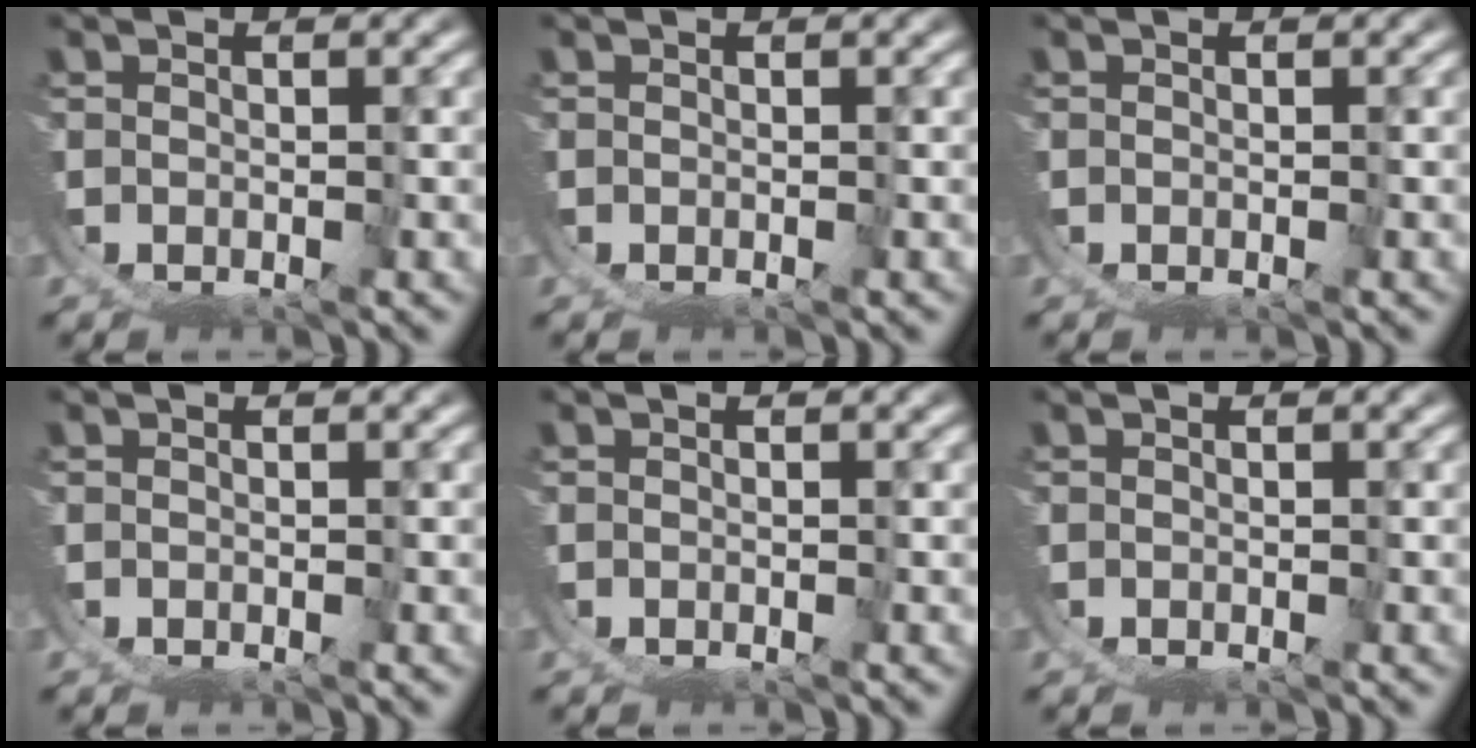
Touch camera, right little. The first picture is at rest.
{"total": 0.0}
{"total": 0.0}
{"total": 0.0}
{"total": 0.0}
{"total": 0.0}